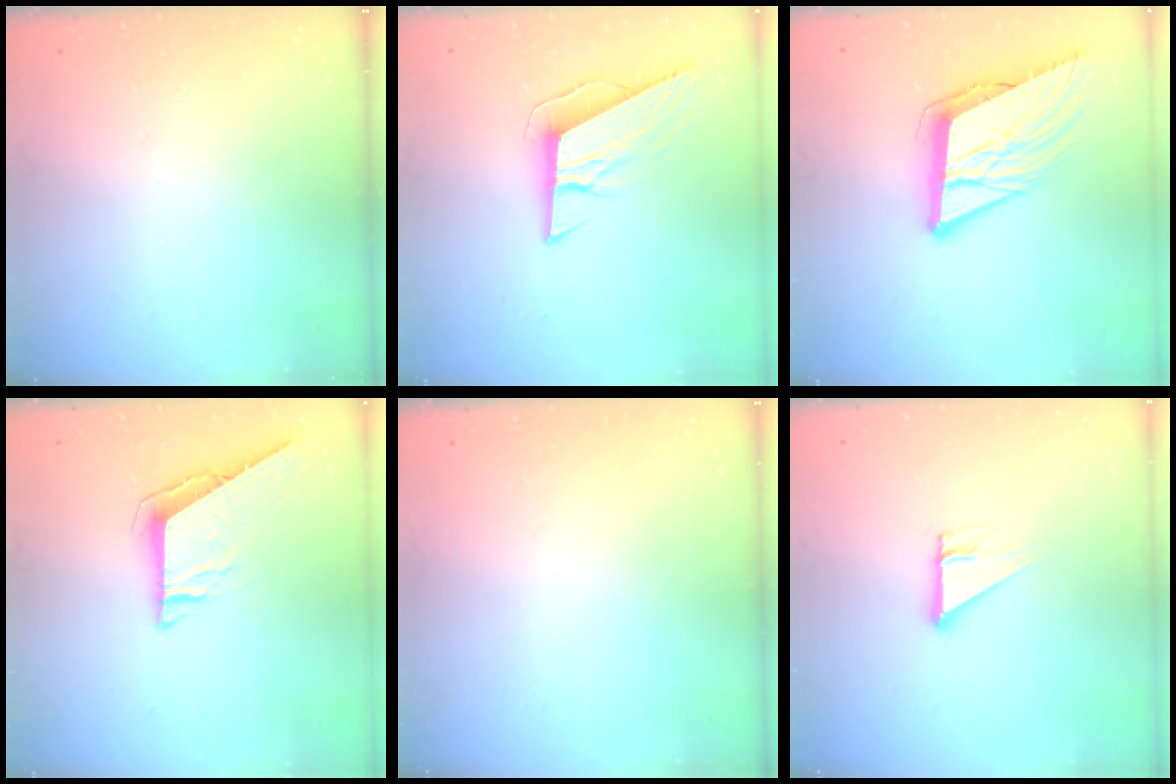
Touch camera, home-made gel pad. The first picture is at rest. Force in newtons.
{"total": 9.7, "press": 9.4, "slide": 2.3}
{"total": 13.5, "press": 12.9, "slide": 3.8}
{"total": 7.2, "press": 7.2, "slide": 0.5}
{"total": 0.0}
{"total": 4.3, "press": 4.3, "slide": 0.4}